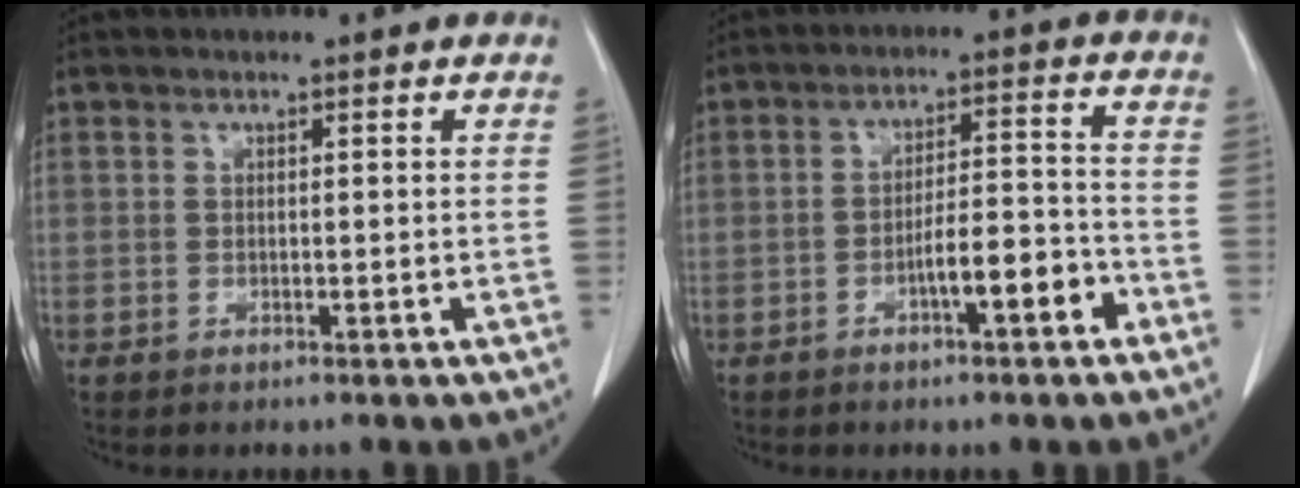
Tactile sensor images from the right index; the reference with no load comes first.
{"total": 6.9, "force": [-3.6, 1.2, 5.8], "torque": [-0.091, 0.019, -0.053]}